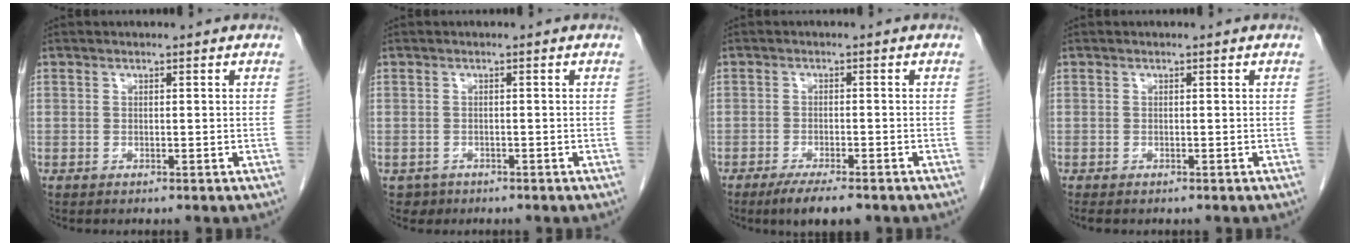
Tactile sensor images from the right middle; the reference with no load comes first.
{"total": 1.3, "force": [-0.8, 1.1, -0.1], "torque": [-0.003, 0.005, -0.009]}
{"total": 5.6, "force": [-4.1, 0.9, 3.8], "torque": [-0.057, -0.012, -0.062]}
{"total": 1.1, "force": [-0.9, 0.1, 0.5], "torque": [-0.009, 0.000, -0.008]}